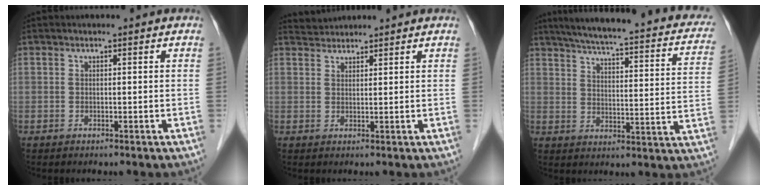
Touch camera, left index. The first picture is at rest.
{"total": 2.3, "force": [2.2, 0.1, -0.5], "torque": [-0.005, 0.018, 0.049]}
{"total": 26.0, "force": [21.0, 4.7, 14.6], "torque": [-0.209, 0.001, 0.248]}